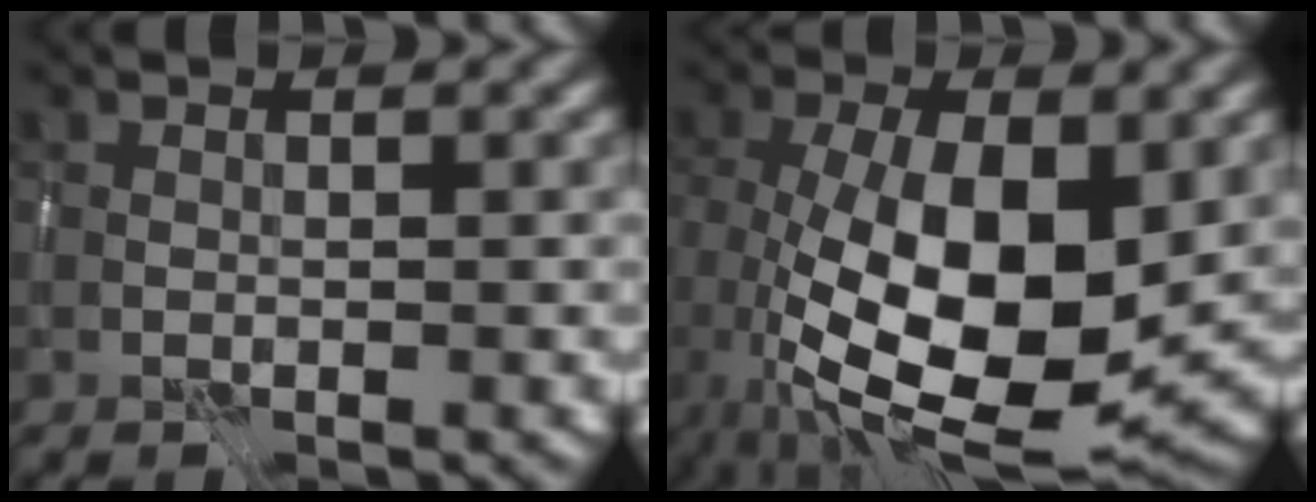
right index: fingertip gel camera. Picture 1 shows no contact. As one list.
[{"total": 12.7, "force": [-1.4, 5.5, 11.3], "torque": [-0.199, -0.020, -0.025]}]